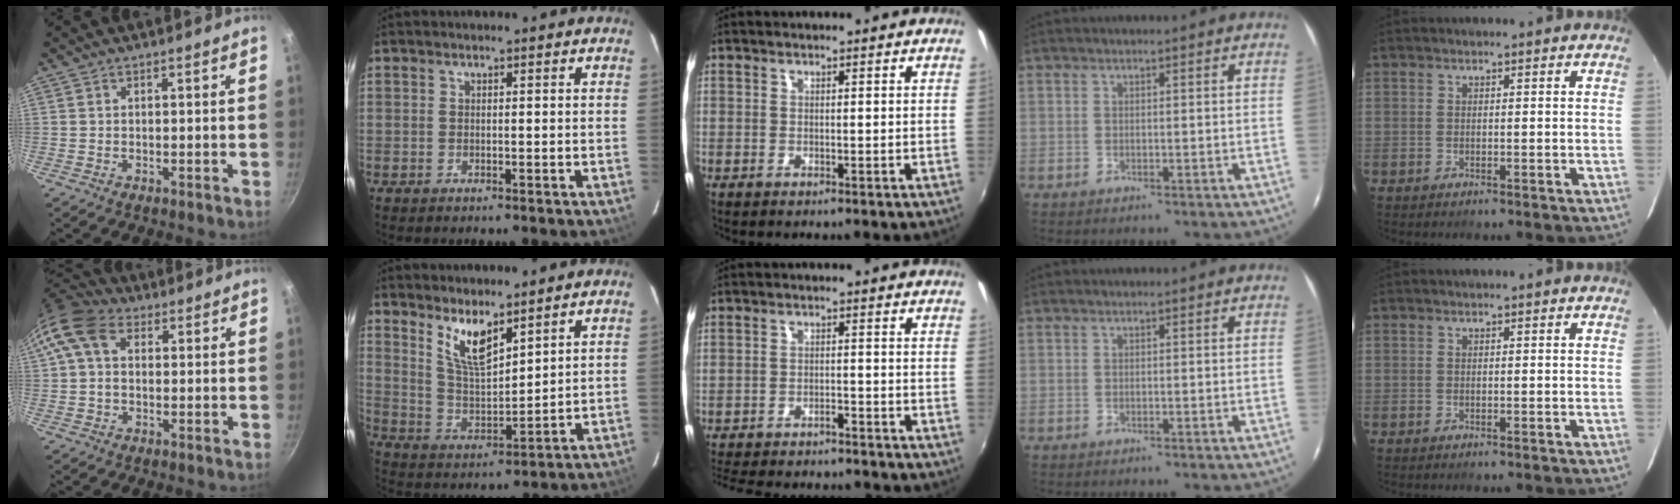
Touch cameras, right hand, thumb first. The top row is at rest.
{"thumb": {"total": 10.0, "force": [2.6, 7.0, 6.7], "torque": [-0.122, 0.014, 0.030]}, "index": {"total": 8.6, "force": [5.9, 2.6, 5.7], "torque": [-0.106, -0.008, 0.124]}, "middle": {"total": 13.1, "force": [-11.7, 3.5, 5.0], "torque": [-0.120, -0.006, -0.171]}}